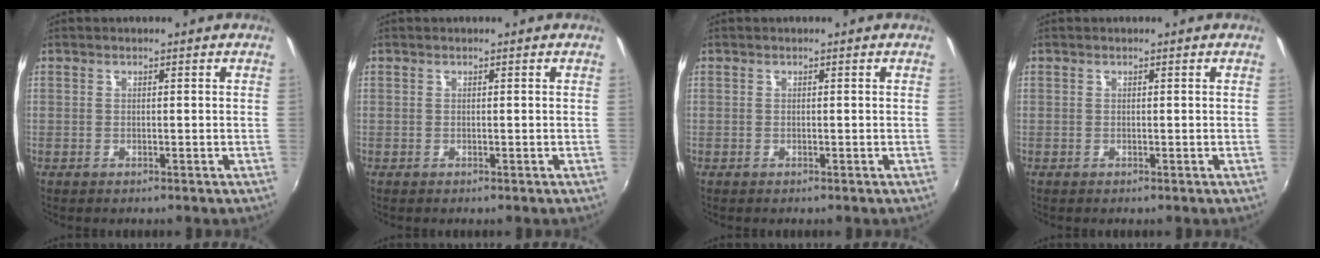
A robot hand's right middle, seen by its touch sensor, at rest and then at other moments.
{"total": 0.0}
{"total": 0.0}
{"total": 0.0}